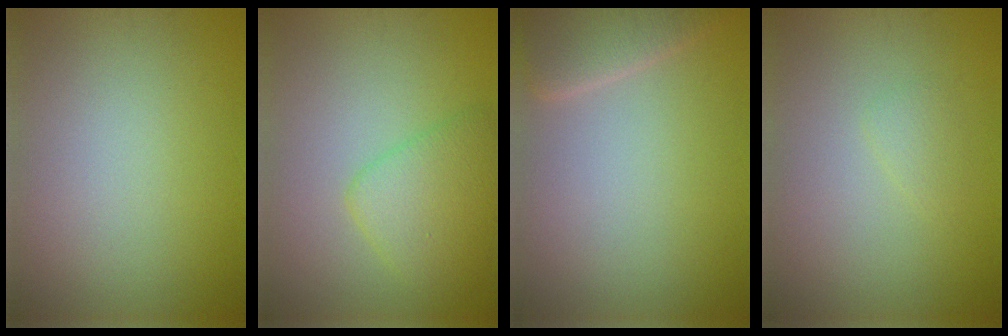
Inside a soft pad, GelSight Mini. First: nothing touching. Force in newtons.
{"total": 3.9, "press": 3.9, "slide": 0.0}
{"total": 3.4, "press": 3.4, "slide": 0.2}
{"total": 0.9, "press": 0.9, "slide": 0.1}